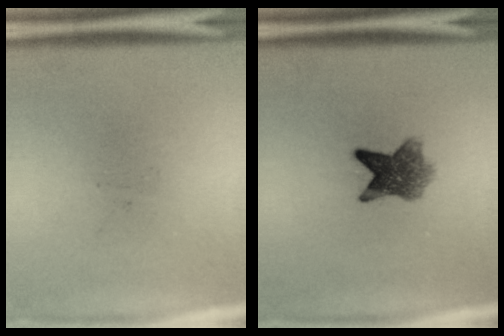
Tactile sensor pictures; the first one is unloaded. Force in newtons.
{"total": 6.0}